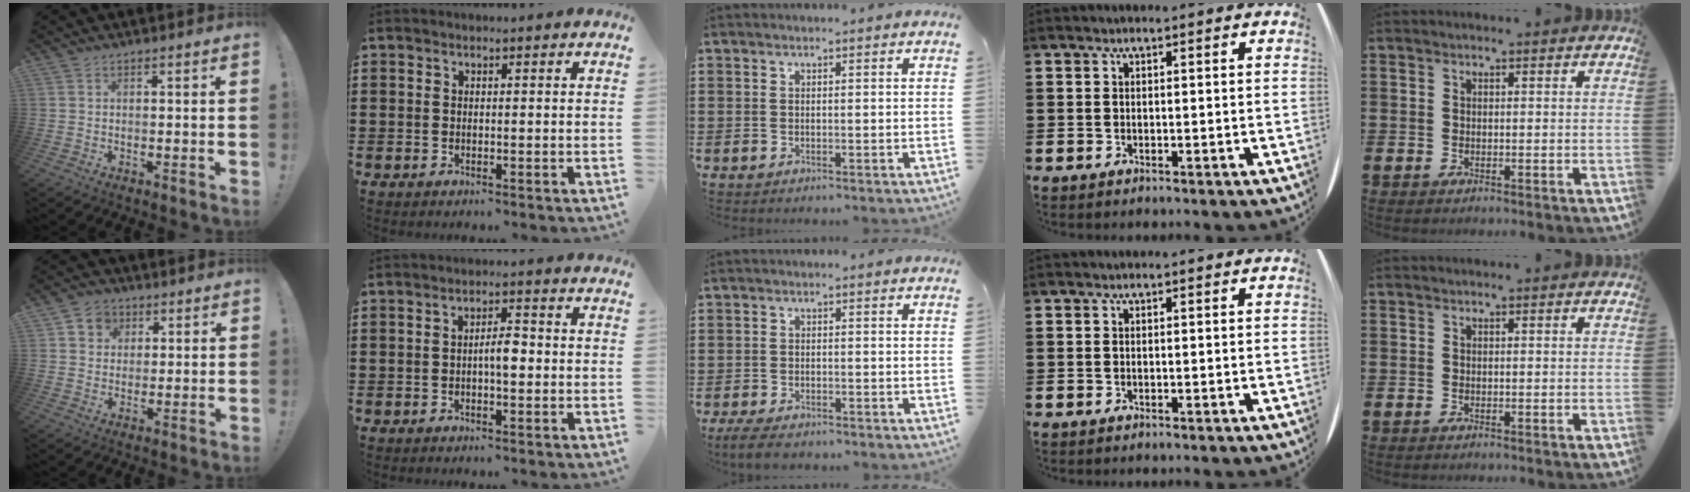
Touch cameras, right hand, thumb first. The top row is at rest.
{"thumb": {"total": 5.7, "force": [2.3, 5.0, 1.4], "torque": [-0.014, -0.010, 0.043]}, "index": {"total": 3.4, "force": [-0.5, 1.1, 3.1], "torque": [-0.057, 0.007, -0.011]}, "middle": {"total": 2.4, "force": [-2.2, 0.5, 1.0], "torque": [-0.025, 0.000, -0.046]}}